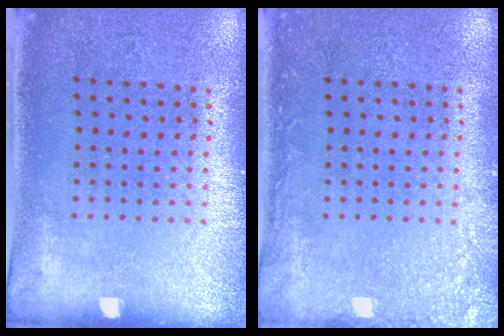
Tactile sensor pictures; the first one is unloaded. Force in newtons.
{"total": 1.7, "press": 1.7, "slide": 0.3}